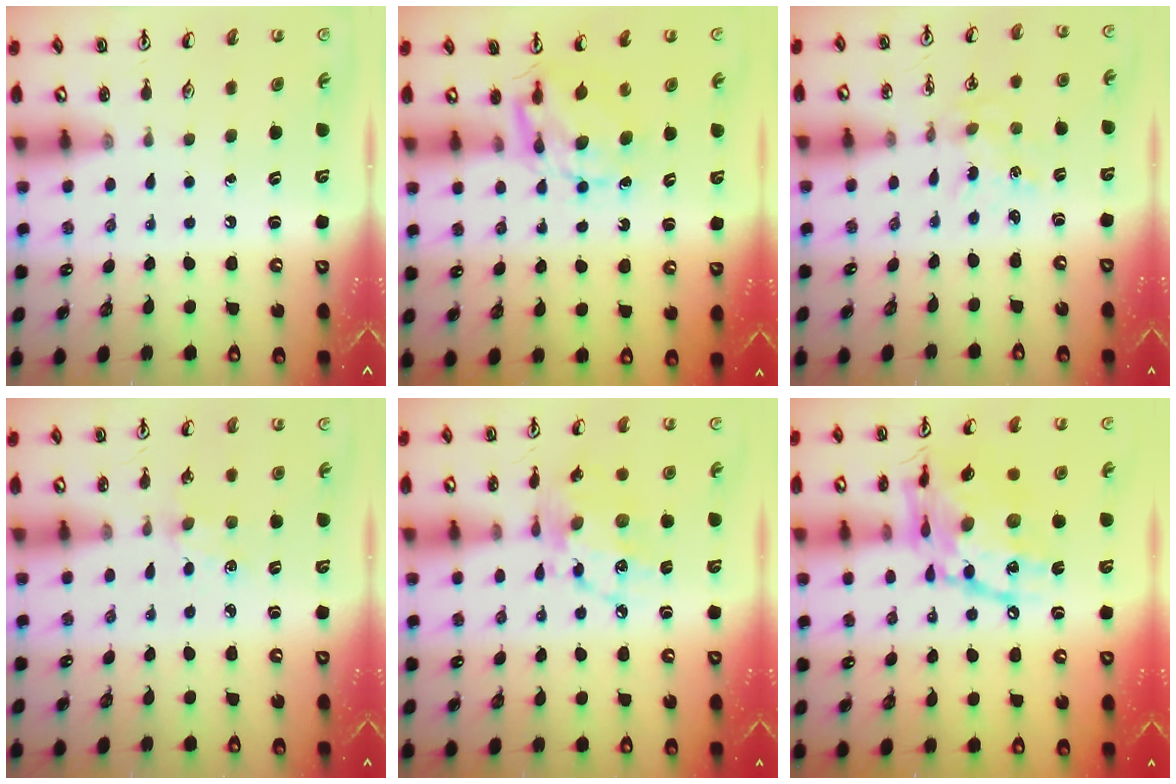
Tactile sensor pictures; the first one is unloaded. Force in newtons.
{"total": 6.0, "press": 6.0, "slide": 0.5}
{"total": 0.8, "press": 0.8, "slide": 0.2}
{"total": 1.3, "press": 1.3, "slide": 0.2}
{"total": 13.9, "press": 13.8, "slide": 1.0}
{"total": 19.7, "press": 19.6, "slide": 1.6}